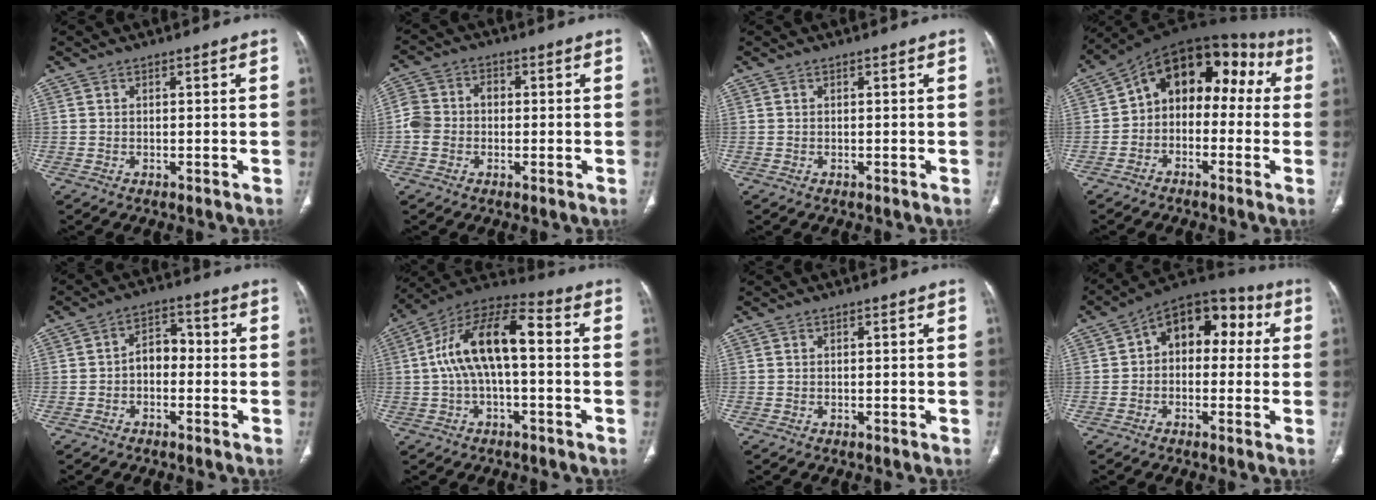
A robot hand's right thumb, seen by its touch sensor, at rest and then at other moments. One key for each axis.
{"total": 6.2, "fx": -0.8, "fy": 5.3, "fz": 3.2, "tx": -0.057, "ty": 0.025, "tz": -0.024}
{"total": 0.0}
{"total": 14.6, "fx": 0.8, "fy": 9.9, "fz": 10.7, "tx": -0.101, "ty": 0.061, "tz": -0.007}
{"total": 5.3, "fx": -1.0, "fy": 3.7, "fz": 3.6, "tx": -0.039, "ty": 0.027, "tz": -0.029}
{"total": 14.5, "fx": 0.5, "fy": 6.4, "fz": 13.1, "tx": -0.242, "ty": 0.051, "tz": -0.001}
{"total": 0.0}
{"total": 13.3, "fx": 2.1, "fy": 8.8, "fz": 9.7, "tx": -0.089, "ty": 0.043, "tz": 0.015}